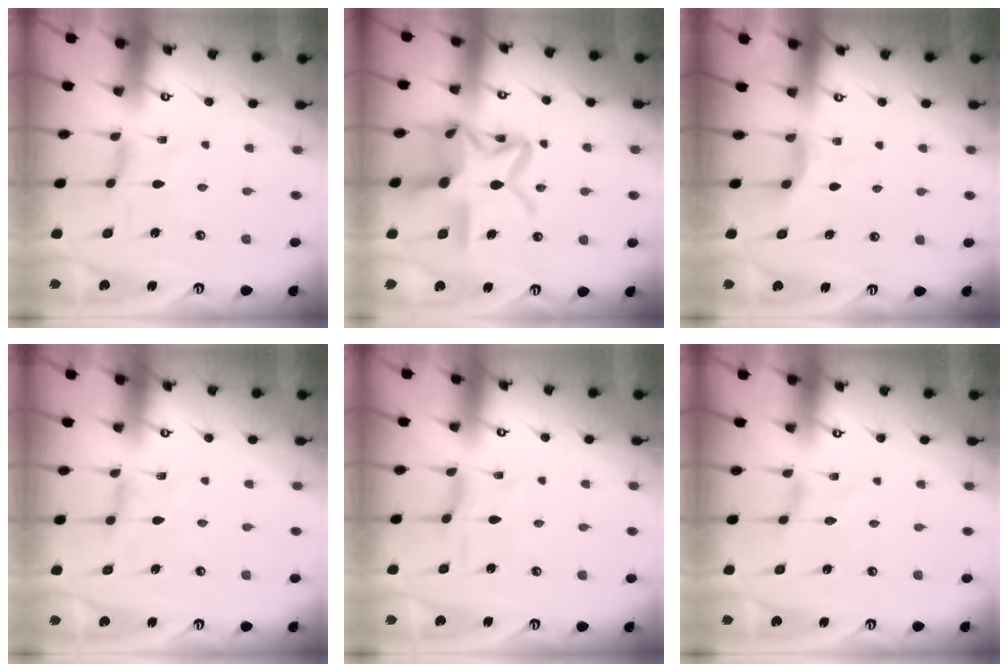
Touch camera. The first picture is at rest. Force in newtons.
{"total": 20.0, "press": 20.0, "slide": 1.6}
{"total": 2.5, "press": 2.5, "slide": 0.4}
{"total": 0.9, "press": 0.8, "slide": 0.3}
{"total": 1.2, "press": 1.1, "slide": 0.4}
{"total": 0.0}